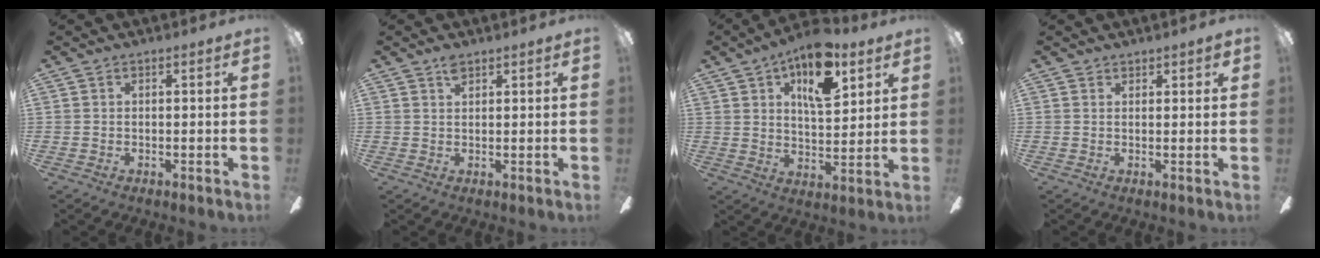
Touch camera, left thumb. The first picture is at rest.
{"total": 2.2, "force": [1.6, 1.0, 1.1], "torque": [-0.017, -0.005, 0.029]}
{"total": 14.8, "force": [8.1, 7.1, 10.2], "torque": [-0.152, -0.022, 0.138]}
{"total": 1.5, "force": [1.2, 0.8, 0.5], "torque": [-0.002, -0.004, 0.022]}